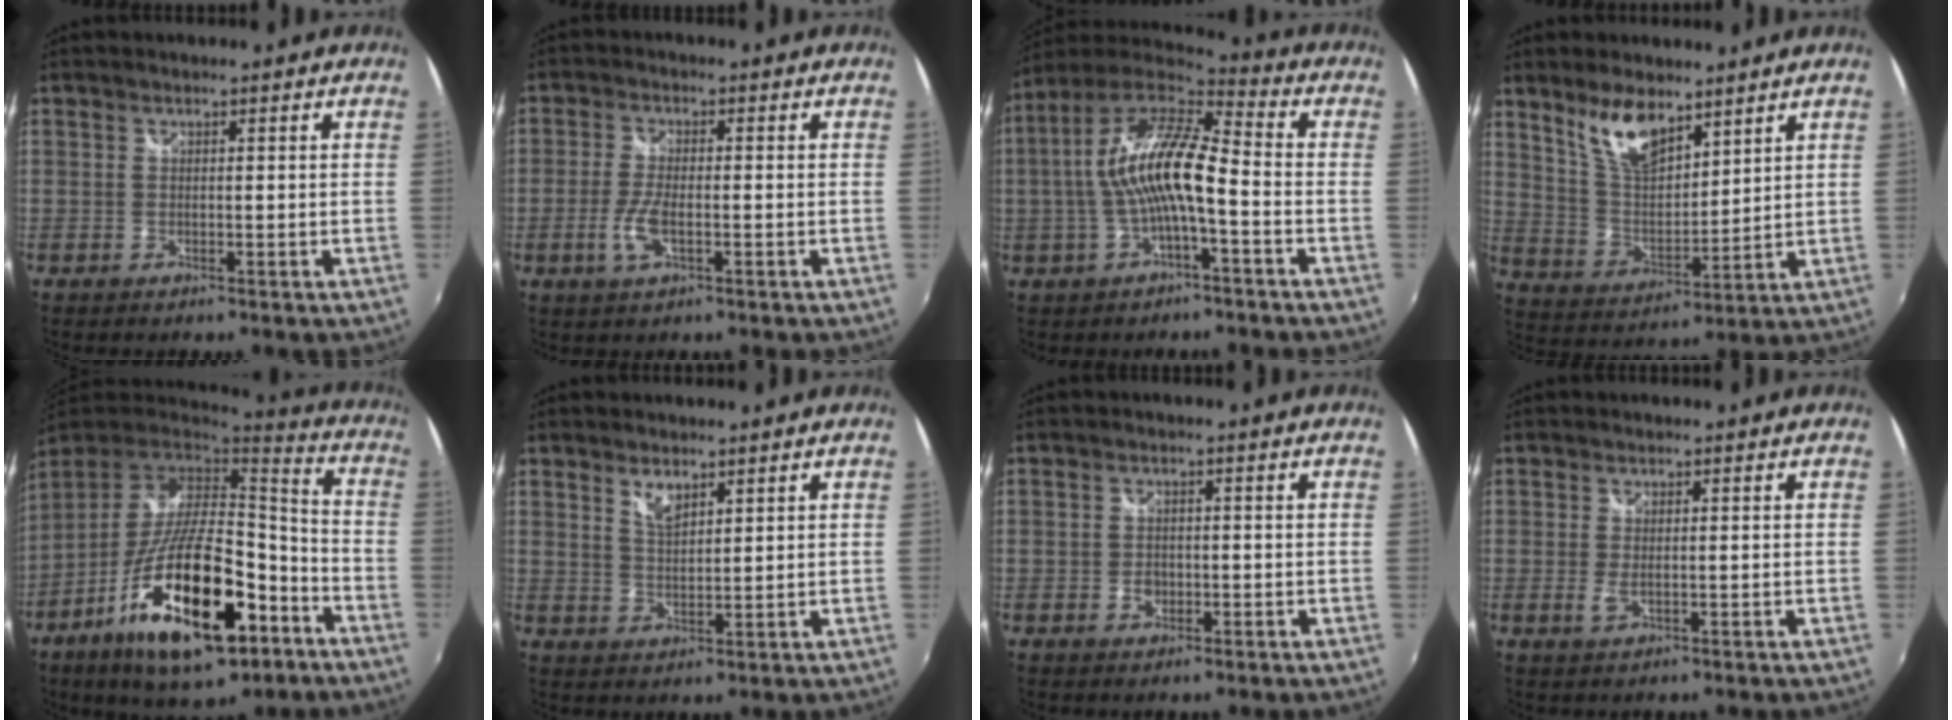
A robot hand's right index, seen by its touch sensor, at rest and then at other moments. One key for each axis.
{"total": 5.1, "fx": -1.7, "fy": 2.0, "fz": 4.4, "tx": -0.098, "ty": -0.006, "tz": -0.033}
{"total": 13.7, "fx": -1.8, "fy": 3.4, "fz": 13.2, "tx": -0.249, "ty": 0.012, "tz": -0.035}
{"total": 10.5, "fx": 7.2, "fy": 4.2, "fz": 6.4, "tx": -0.118, "ty": 0.003, "tz": 0.145}
{"total": 26.4, "fx": -12.6, "fy": 9.9, "fz": 21.0, "tx": -0.380, "ty": -0.038, "tz": -0.204}
{"total": 3.4, "fx": 2.4, "fy": 1.3, "fz": 2.1, "tx": -0.036, "ty": -0.004, "tz": 0.041}
{"total": 2.3, "fx": -0.7, "fy": 1.9, "fz": 1.1, "tx": -0.019, "ty": 0.000, "tz": -0.012}
{"total": 1.7, "fx": -0.1, "fy": 0.7, "fz": 1.6, "tx": -0.032, "ty": -0.005, "tz": 0.000}